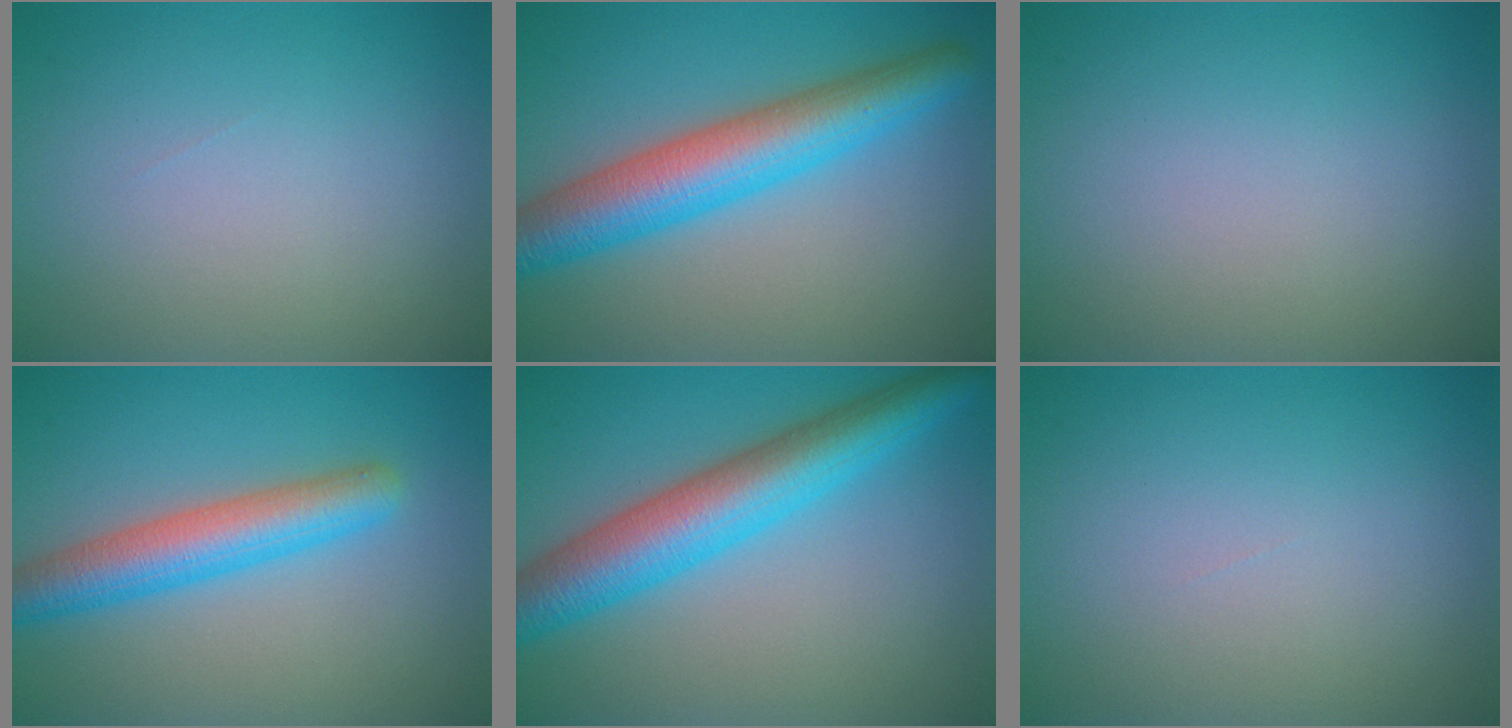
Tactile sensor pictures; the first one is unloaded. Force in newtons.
{"total": 7.4, "press": 7.4, "slide": 0.1}
{"total": 0.0}
{"total": 5.3, "press": 5.3, "slide": 0.1}
{"total": 7.7, "press": 7.7, "slide": 0.2}
{"total": 0.0}